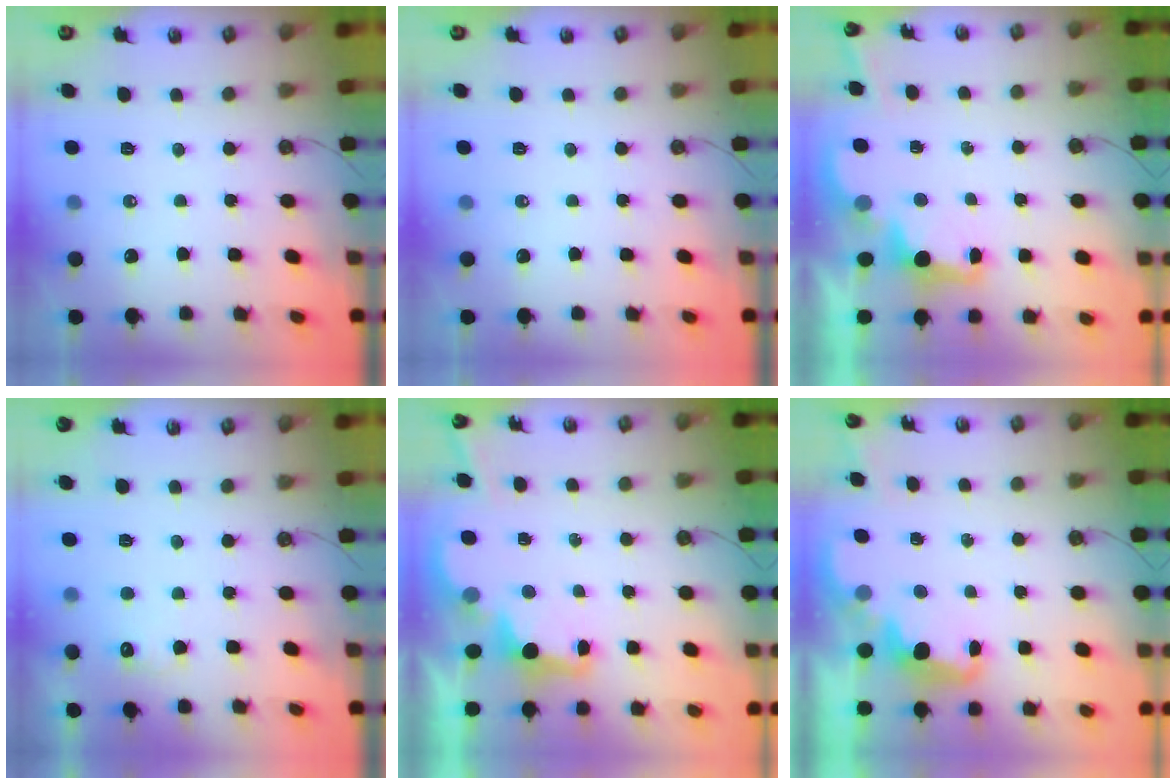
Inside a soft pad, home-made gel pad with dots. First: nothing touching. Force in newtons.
{"total": 0.0}
{"total": 2.7, "press": 2.6, "slide": 0.8}
{"total": 4.5, "press": 4.3, "slide": 1.3}
{"total": 2.6, "press": 2.5, "slide": 0.8}
{"total": 2.7, "press": 2.6, "slide": 0.7}